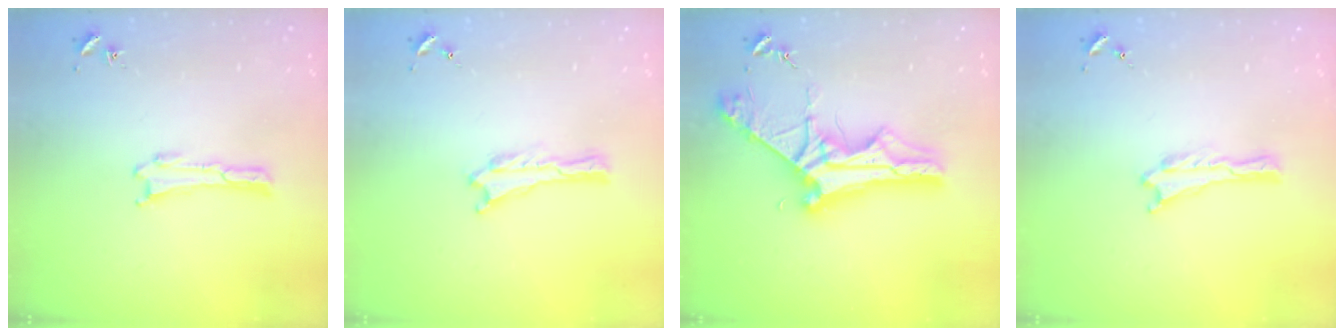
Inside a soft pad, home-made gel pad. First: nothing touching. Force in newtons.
{"total": 0.0}
{"total": 9.4, "press": 9.4, "slide": 1.0}
{"total": 0.0}